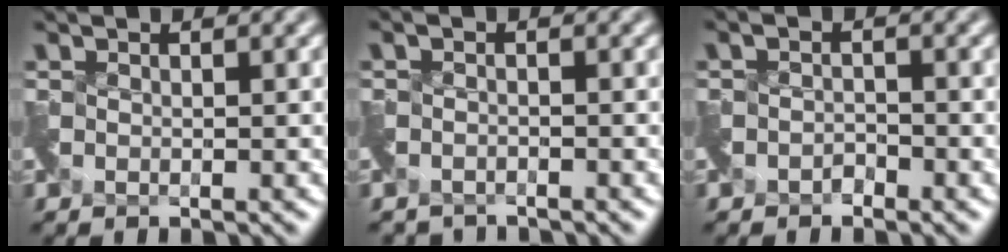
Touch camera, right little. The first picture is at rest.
{"total": 2.3, "force": [-2.2, 0.6, -0.4], "torque": [0.010, -0.019, -0.046]}
{"total": 1.3, "force": [-1.2, 0.4, -0.3], "torque": [0.006, -0.004, -0.023]}